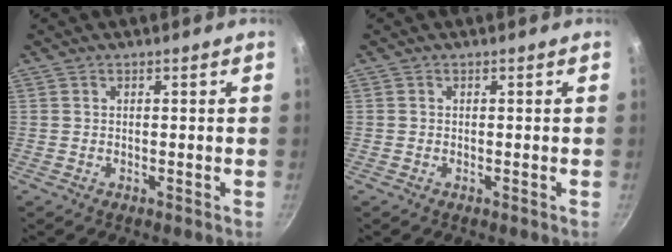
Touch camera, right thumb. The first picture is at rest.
{"total": 0.0}